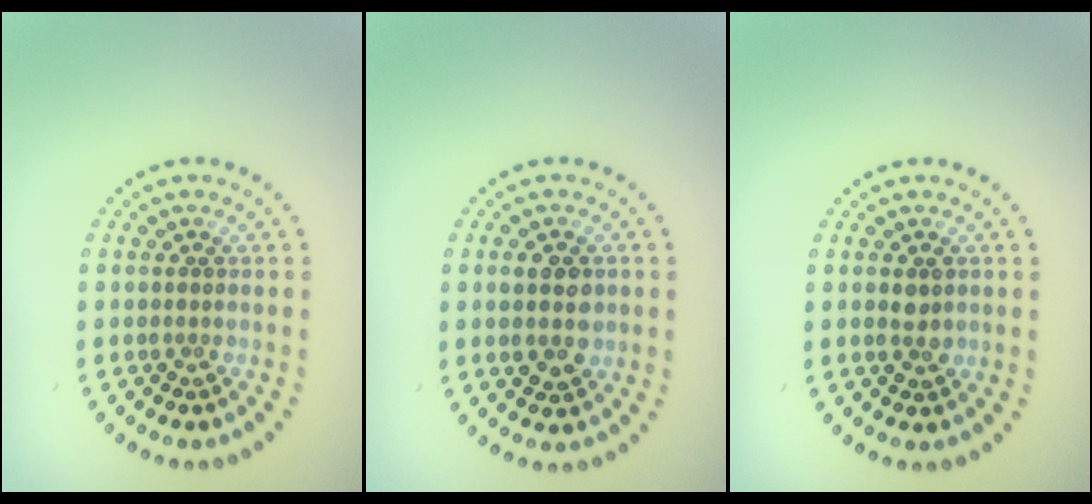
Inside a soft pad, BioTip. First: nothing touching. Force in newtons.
{"total": 3.5, "press": 3.5, "slide": 0.2}
{"total": 1.5, "press": 1.5, "slide": 0.1}